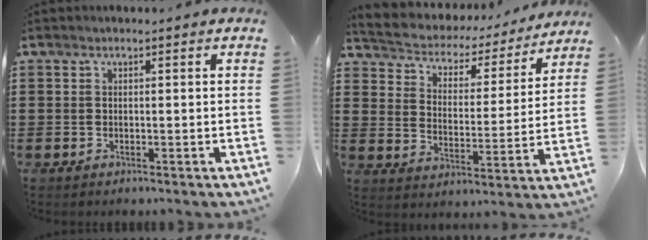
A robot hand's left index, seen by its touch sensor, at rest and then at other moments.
{"total": 3.4, "force": [3.1, 1.4, 0.2], "torque": [-0.028, -0.025, 0.043]}